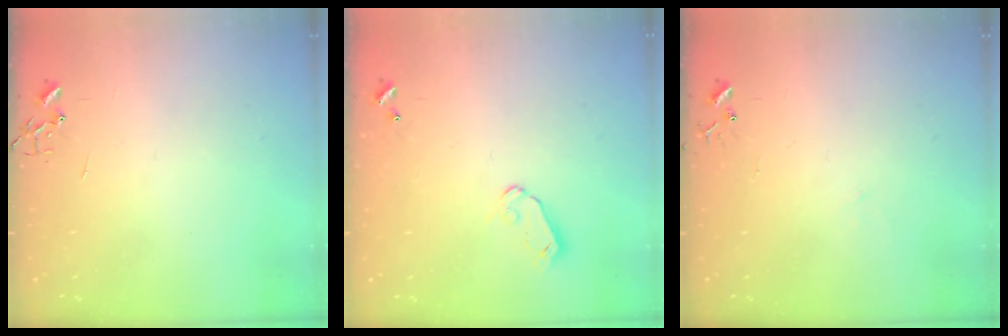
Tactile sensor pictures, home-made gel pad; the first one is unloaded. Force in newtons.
{"total": 5.4, "press": 5.4, "slide": 0.5}
{"total": 4.6, "press": 4.5, "slide": 0.6}